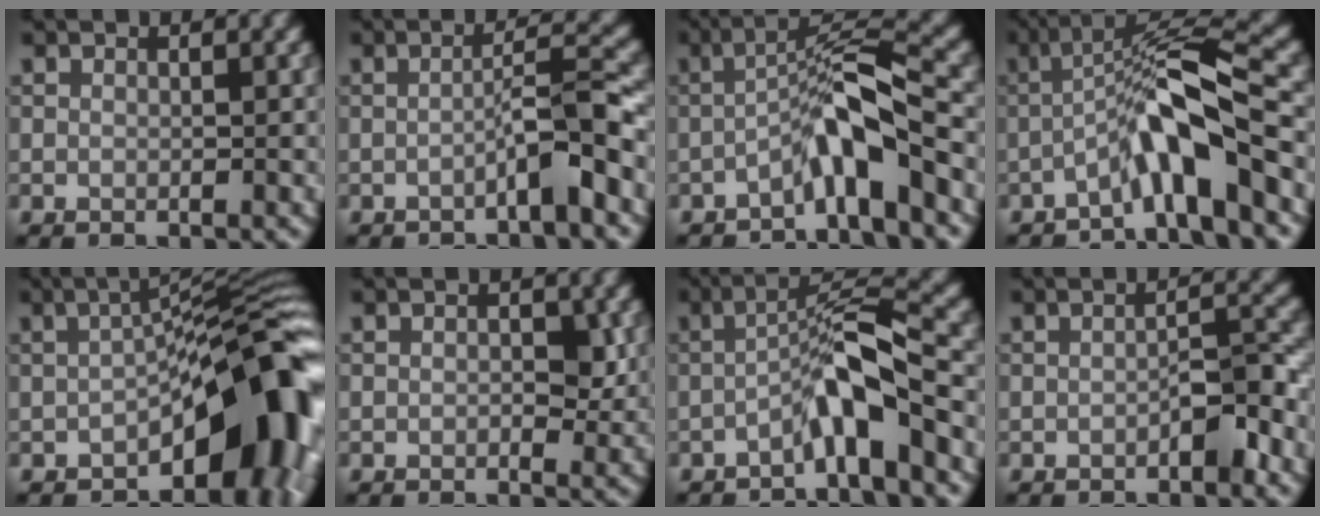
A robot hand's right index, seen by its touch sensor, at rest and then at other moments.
{"total": 3.8, "force": [-1.7, 0.1, 3.4], "torque": [-0.055, 0.022, -0.036]}
{"total": 5.2, "force": [-2.4, 0.7, 4.5], "torque": [-0.078, 0.026, -0.049]}
{"total": 6.5, "force": [-2.7, 0.9, 5.8], "torque": [-0.106, 0.026, -0.055]}
{"total": 12.3, "force": [-4.7, 4.9, 10.3], "torque": [-0.112, 0.018, -0.080]}
{"total": 1.8, "force": [0.1, 0.9, 1.6], "torque": [-0.015, -0.001, 0.000]}
{"total": 5.0, "force": [-2.2, 0.7, 4.4], "torque": [-0.075, 0.025, -0.046]}
{"total": 2.9, "force": [-1.4, 0.7, 2.4], "torque": [-0.036, 0.013, -0.023]}